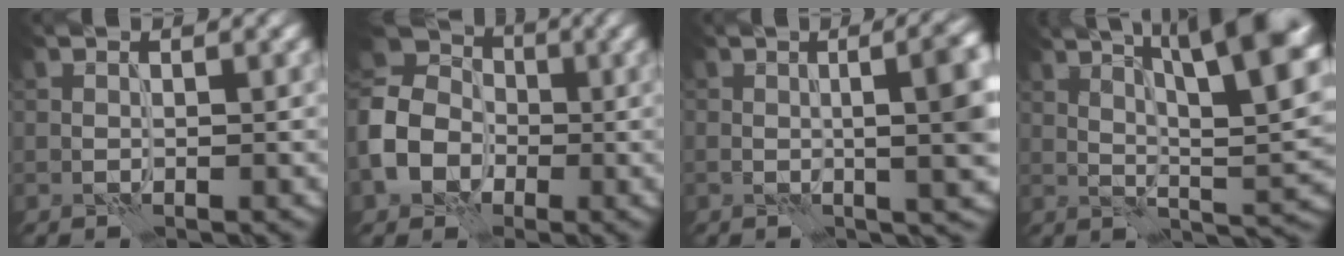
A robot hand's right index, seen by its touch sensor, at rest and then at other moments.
{"total": 9.2, "force": [-2.6, 7.4, 4.9], "torque": [-0.120, -0.011, -0.050]}
{"total": 10.8, "force": [1.5, 4.2, 9.8], "torque": [-0.078, 0.029, 0.018]}
{"total": 13.9, "force": [6.3, 4.5, 11.6], "torque": [-0.158, 0.016, 0.087]}